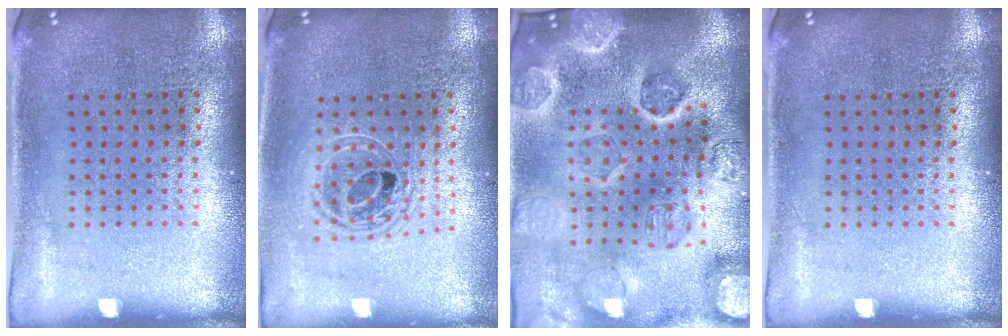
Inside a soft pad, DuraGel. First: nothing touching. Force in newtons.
{"total": 1.6, "press": 1.4, "slide": 0.9}
{"total": 4.8, "press": 4.3, "slide": 2.2}
{"total": 0.0}